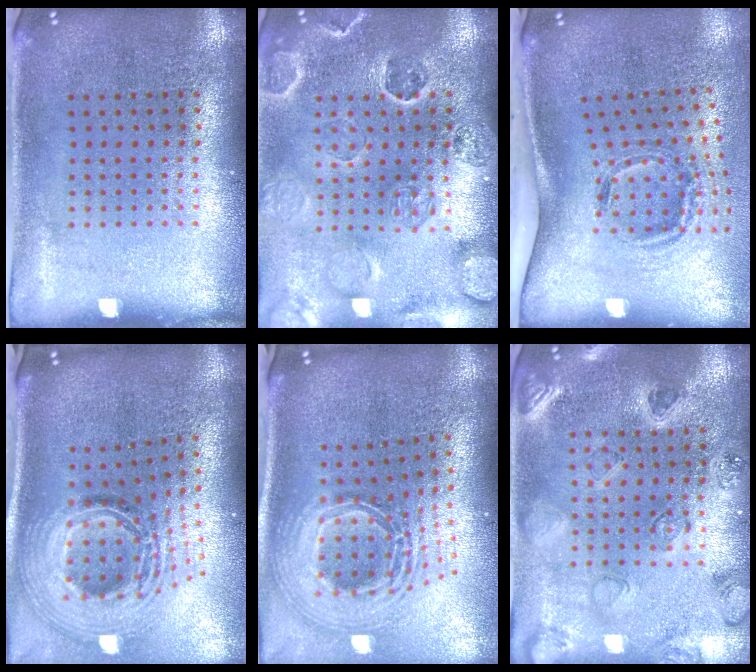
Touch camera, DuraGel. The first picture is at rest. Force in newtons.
{"total": 2.6, "press": 2.5, "slide": 0.8}
{"total": 2.0, "press": 1.3, "slide": 1.5}
{"total": 2.7, "press": 1.8, "slide": 2.0}
{"total": 2.9, "press": 2.0, "slide": 2.1}
{"total": 0.8, "press": 0.7, "slide": 0.3}